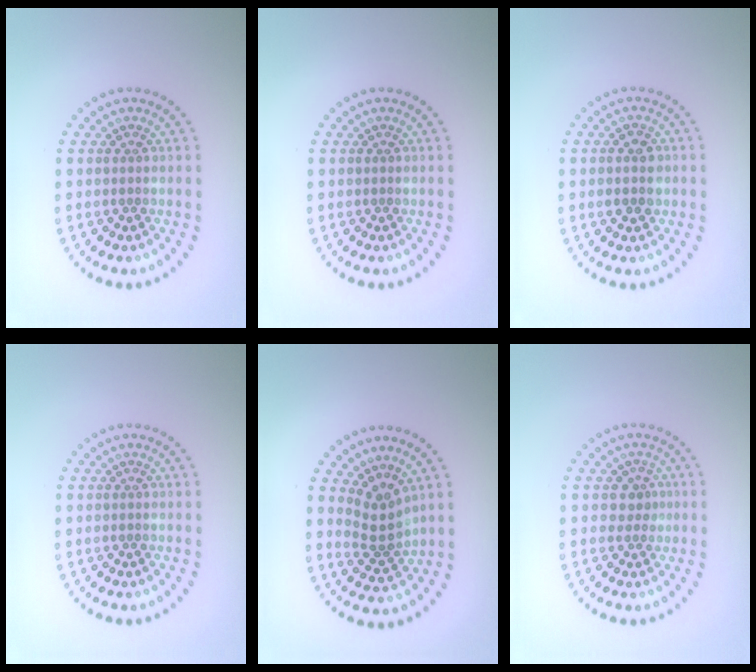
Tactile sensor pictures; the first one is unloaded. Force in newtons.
{"total": 0.0}
{"total": 2.1, "press": 2.1, "slide": 0.1}
{"total": 0.0}
{"total": 2.9, "press": 2.2, "slide": 1.9}
{"total": 1.6, "press": 1.2, "slide": 1.1}